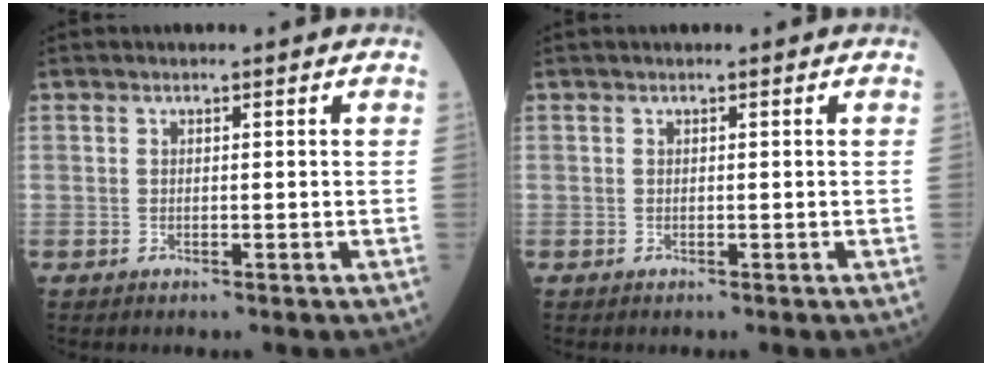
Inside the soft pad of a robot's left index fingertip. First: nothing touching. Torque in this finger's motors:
{"motor_torque": [-1.41, 0.23, -1.05, -0.21]}